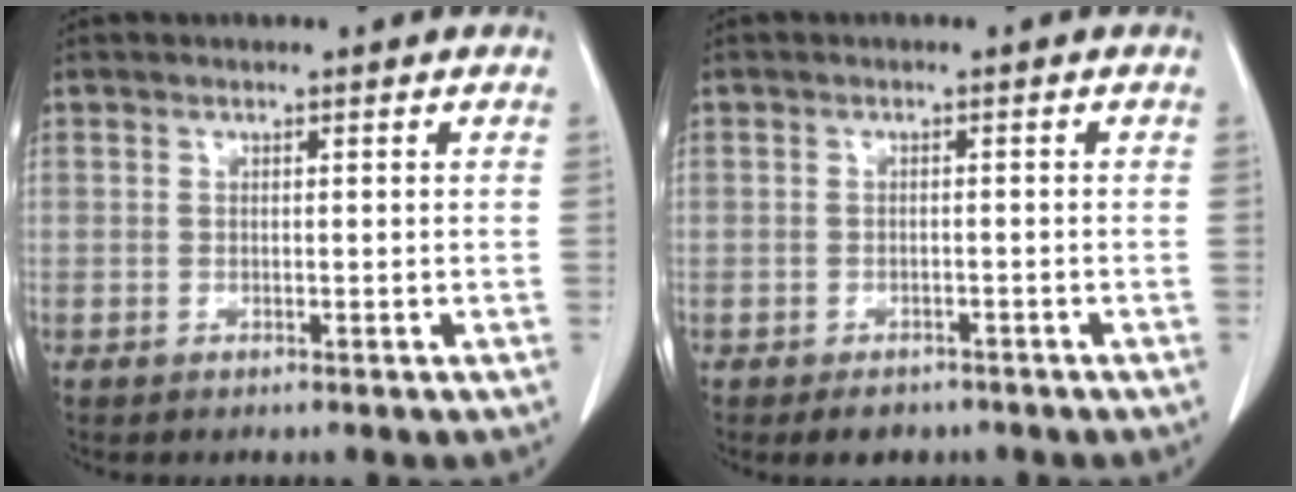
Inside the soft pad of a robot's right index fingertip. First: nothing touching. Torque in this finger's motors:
{"motor_torque": [-0.56, -0.39, -0.72, -0.19]}